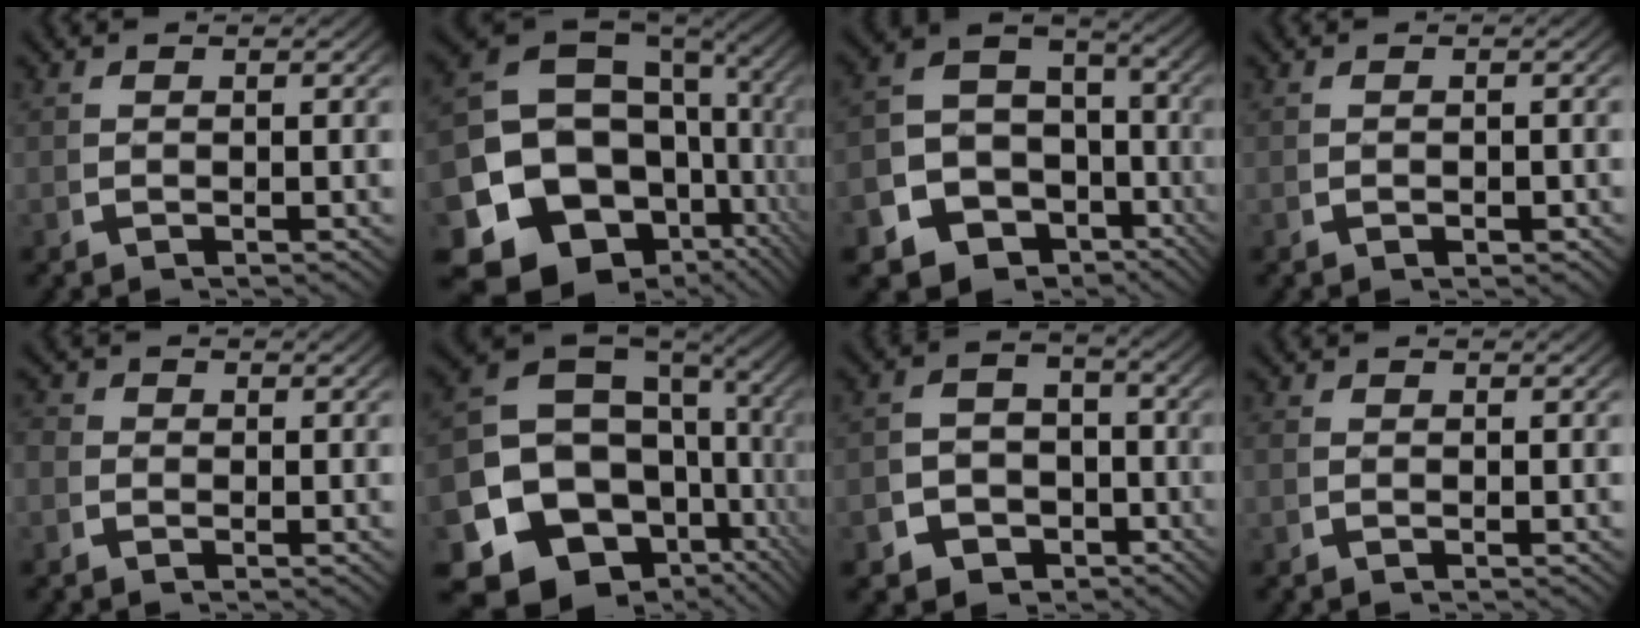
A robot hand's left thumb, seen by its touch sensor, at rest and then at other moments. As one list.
[{"total": 22.6, "force": [-3.4, 16.9, 14.7], "torque": [-0.271, -0.053, -0.049]}, {"total": 18.5, "force": [-5.7, 15.0, 9.2], "torque": [-0.187, -0.073, -0.084]}, {"total": 0.8, "force": [-0.2, 0.7, 0.4], "torque": [-0.010, -0.005, -0.003]}, {"total": 1.7, "force": [-0.3, 1.6, 0.5], "torque": [-0.005, 0.001, -0.015]}, {"total": 20.6, "force": [-3.5, 15.5, 13.1], "torque": [-0.239, -0.049, -0.055]}, {"total": 11.5, "force": [-3.9, 9.7, 4.7], "torque": [-0.068, -0.043, -0.058]}, {"total": 0.0}]